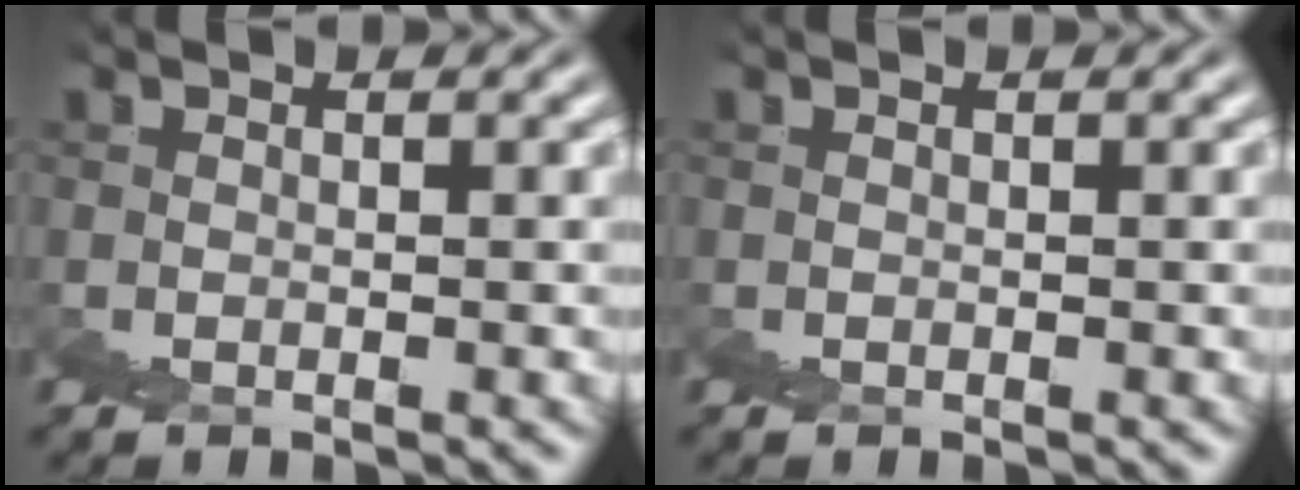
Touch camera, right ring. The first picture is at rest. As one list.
[{"total": 0.0}]